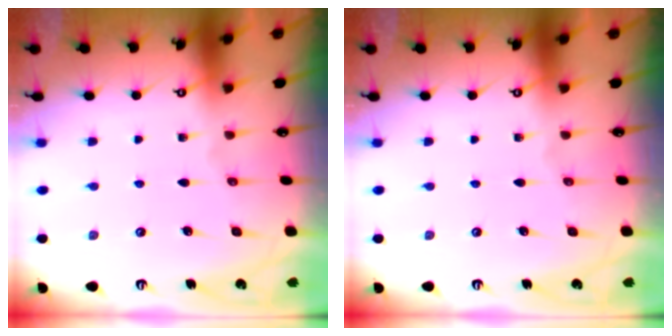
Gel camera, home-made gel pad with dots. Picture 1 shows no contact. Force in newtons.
{"total": 0.0}